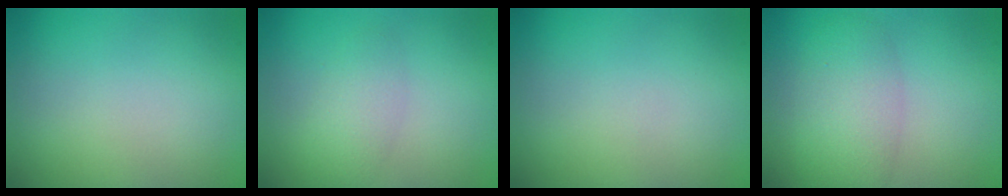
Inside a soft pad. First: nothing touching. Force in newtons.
{"total": 2.2, "press": 2.2, "slide": 0.1}
{"total": 0.0}
{"total": 4.4, "press": 4.3, "slide": 0.3}